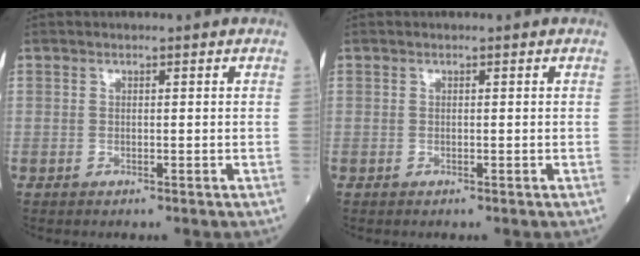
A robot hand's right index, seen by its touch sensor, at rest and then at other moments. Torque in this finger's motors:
{"motor_torque": [0.02, 0.01, -0.01, -0.01]}